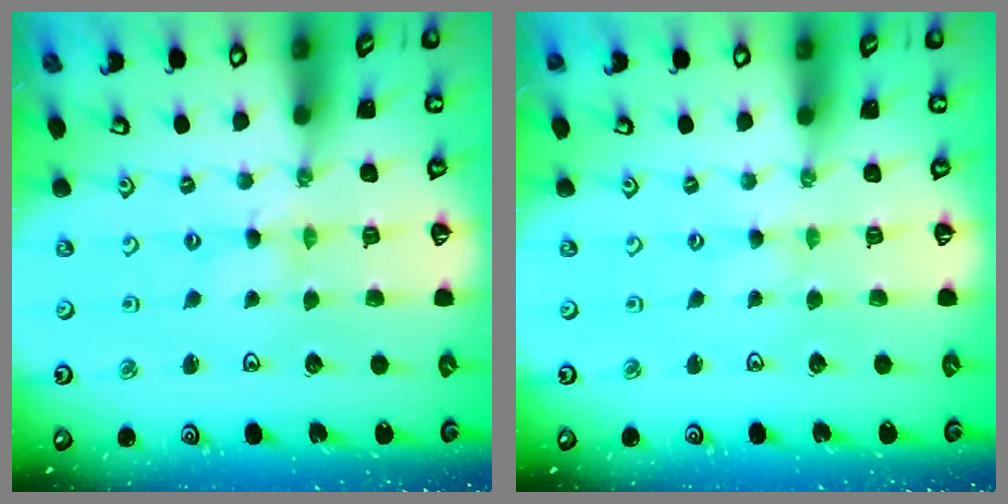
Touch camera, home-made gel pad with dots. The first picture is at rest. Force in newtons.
{"total": 0.0}